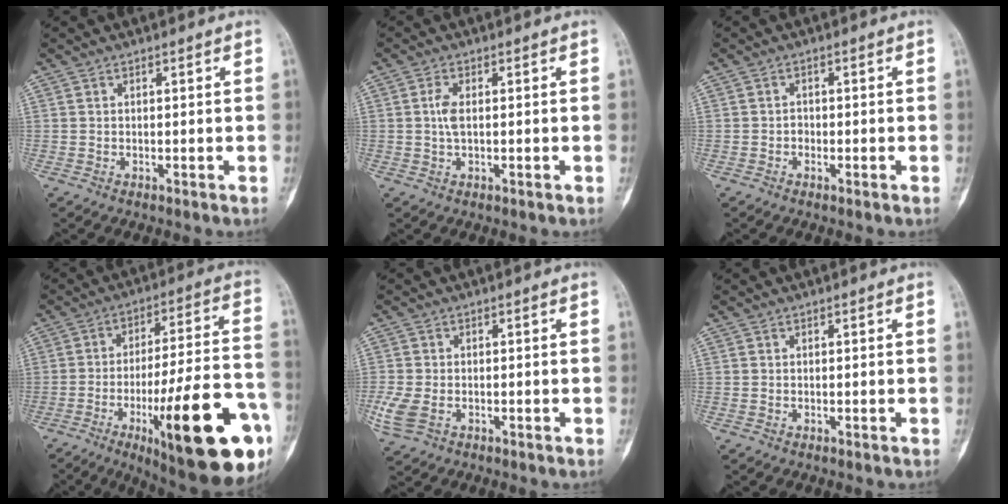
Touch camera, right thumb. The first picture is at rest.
{"total": 2.7, "force": [0.0, 1.0, 2.4], "torque": [-0.059, 0.000, -0.003]}
{"total": 0.9, "force": [-0.5, 0.6, 0.5], "torque": [-0.001, 0.003, -0.014]}
{"total": 27.2, "force": [-10.6, 6.5, 24.2], "torque": [-0.310, 0.036, -0.147]}
{"total": 5.0, "force": [-1.6, 3.1, 3.6], "torque": [-0.099, -0.002, -0.031]}
{"total": 0.0}